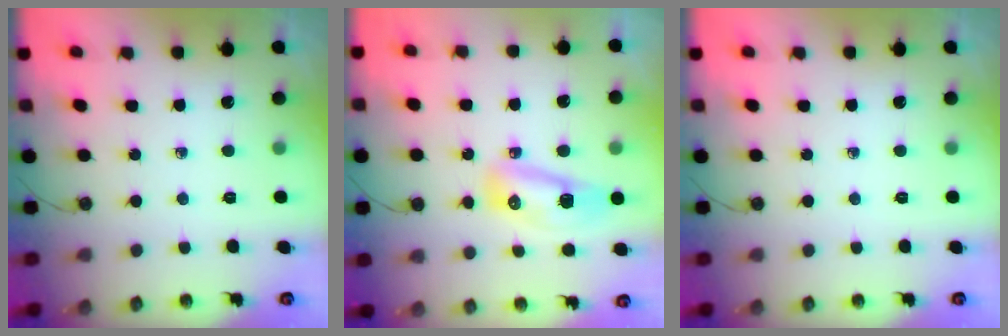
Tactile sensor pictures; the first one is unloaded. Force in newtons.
{"total": 9.5, "press": 9.5, "slide": 1.3}
{"total": 0.0}